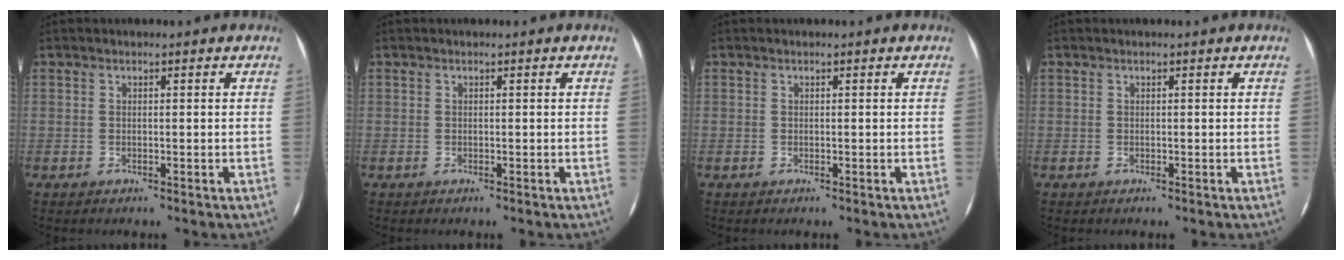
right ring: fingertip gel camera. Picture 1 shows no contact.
{"total": 0.0}
{"total": 0.0}
{"total": 0.0}